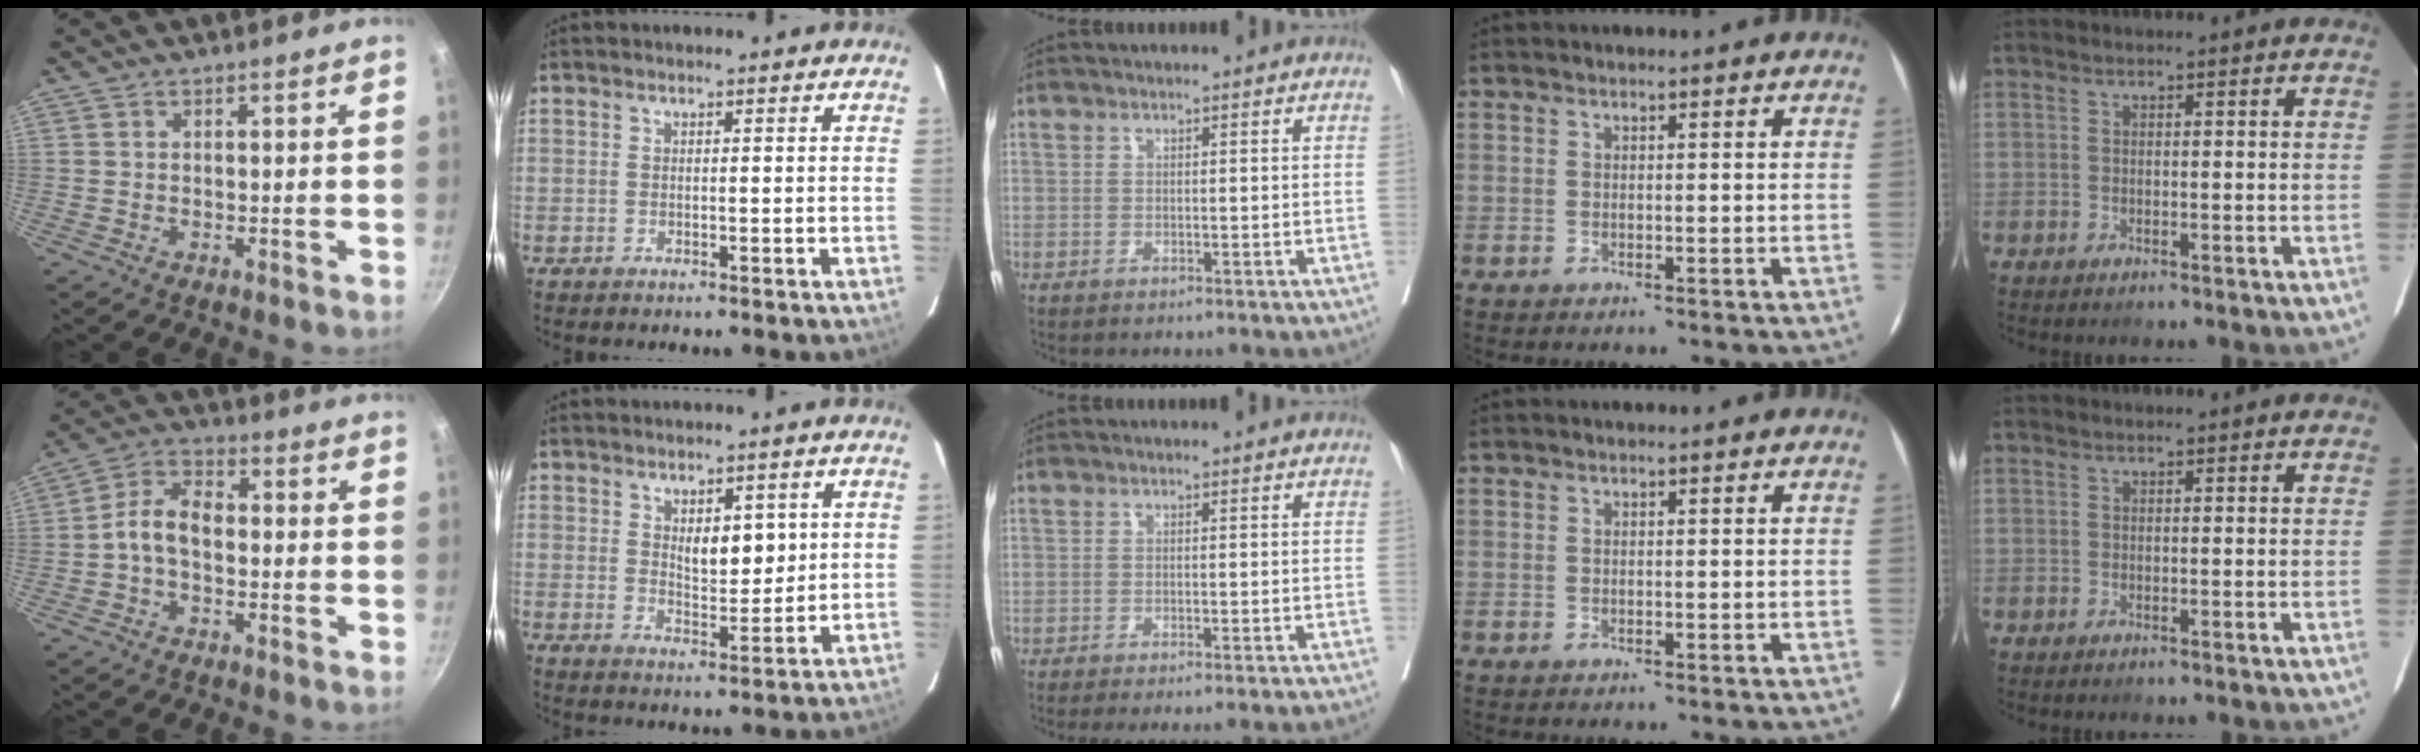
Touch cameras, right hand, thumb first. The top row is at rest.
{"thumb": {"total": 7.9, "force": [-1.1, 5.0, 6.0], "torque": [-0.104, 0.032, -0.031]}, "index": {"total": 5.1, "force": [1.7, 2.3, 4.2], "torque": [-0.066, -0.005, 0.033]}, "middle": {"total": 9.5, "force": [-8.6, -1.1, 3.7], "torque": [-0.015, -0.027, -0.107]}}